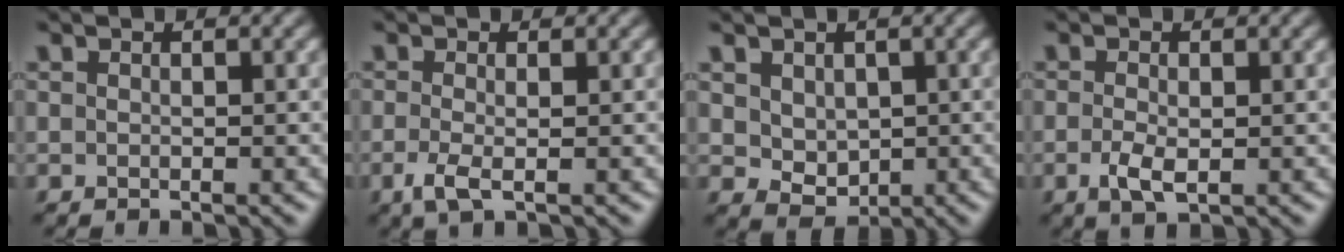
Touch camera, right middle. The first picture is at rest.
{"total": 2.1, "force": [-0.7, 0.7, 1.9], "torque": [-0.045, -0.009, -0.017]}
{"total": 2.6, "force": [0.5, 2.0, 1.5], "torque": [-0.029, -0.007, 0.013]}
{"total": 2.2, "force": [-0.5, 1.0, 1.8], "torque": [-0.041, -0.006, -0.008]}